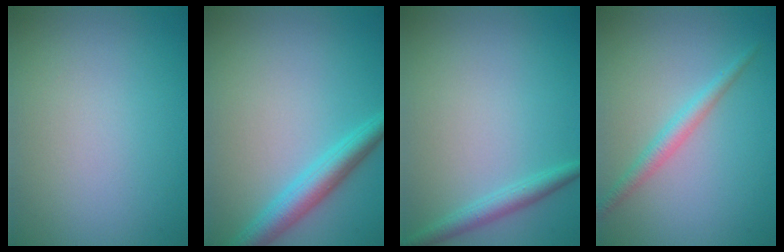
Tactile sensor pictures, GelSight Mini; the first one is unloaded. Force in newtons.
{"total": 4.0, "press": 3.9, "slide": 0.2}
{"total": 2.0, "press": 2.0, "slide": 0.1}
{"total": 2.1, "press": 2.1, "slide": 0.0}